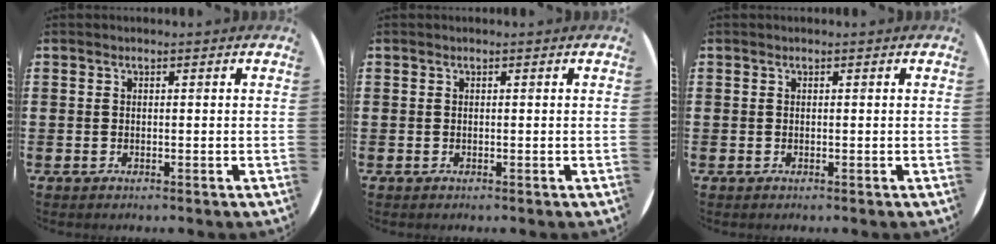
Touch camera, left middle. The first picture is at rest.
{"total": 0.0}
{"total": 0.0}